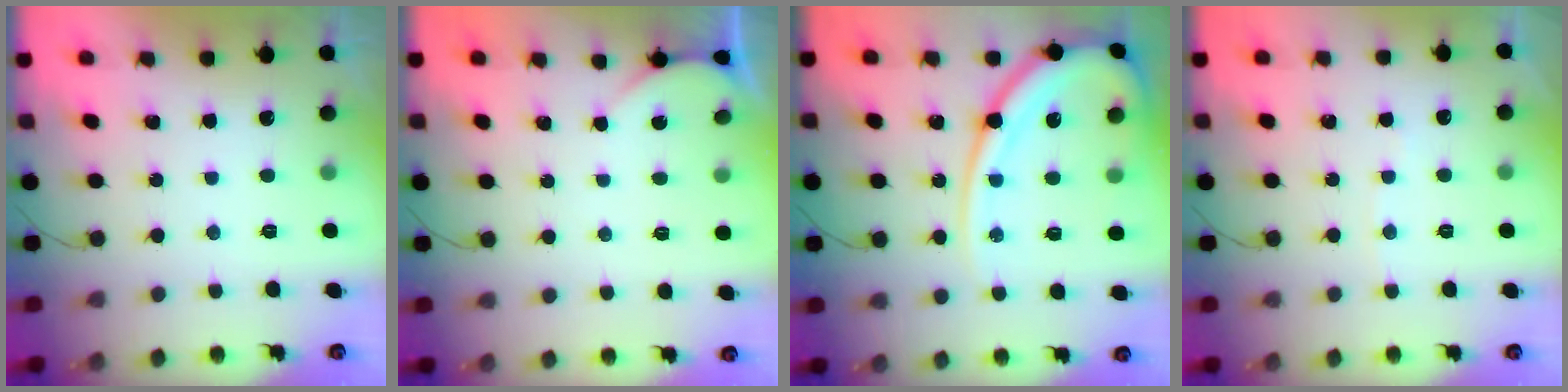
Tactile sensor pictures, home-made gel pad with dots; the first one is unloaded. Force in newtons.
{"total": 2.4, "press": 2.4, "slide": 0.3}
{"total": 16.5, "press": 16.5, "slide": 1.4}
{"total": 2.0, "press": 2.0, "slide": 0.3}